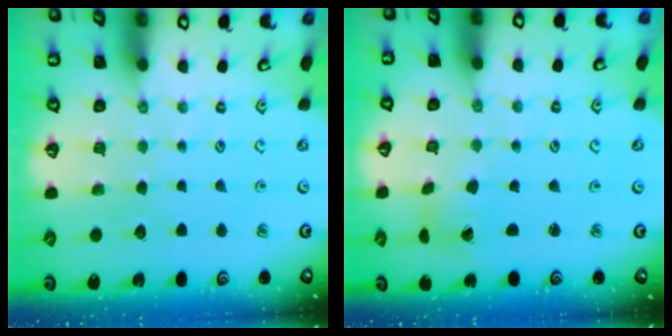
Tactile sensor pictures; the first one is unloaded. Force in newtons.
{"total": 1.1, "press": 1.1, "slide": 0.2}